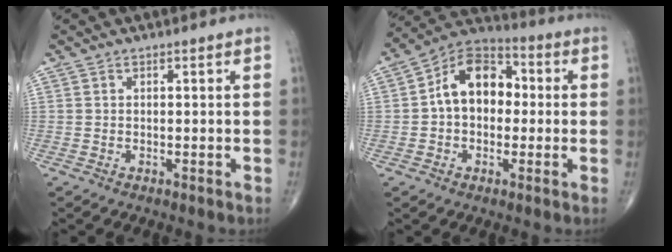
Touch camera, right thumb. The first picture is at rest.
{"total": 12.9, "force": [0.7, 9.0, 9.1], "torque": [-0.119, 0.034, -0.002]}